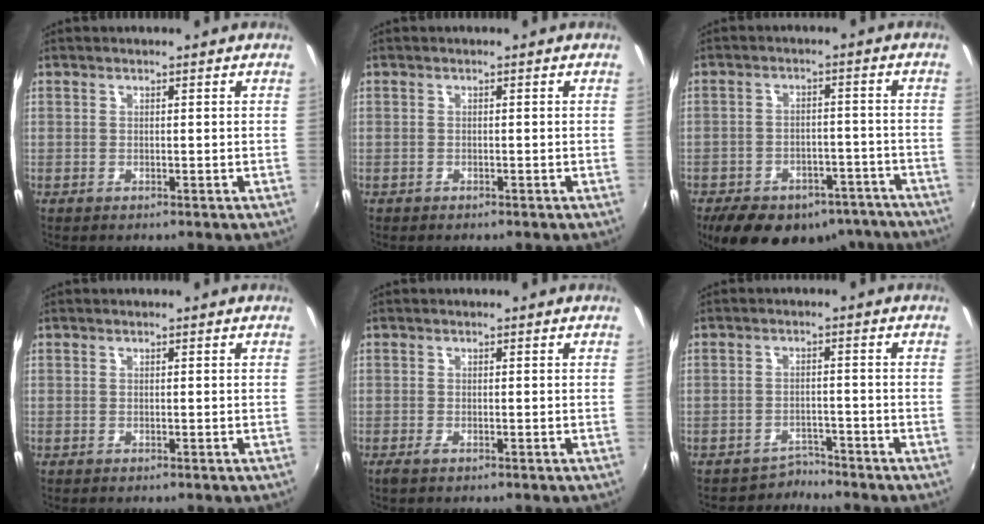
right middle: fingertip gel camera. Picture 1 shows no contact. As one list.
[{"total": 0.7, "force": [-0.6, 0.3, 0.2], "torque": [-0.007, 0.000, -0.008]}, {"total": 19.5, "force": [-14.8, 9.9, 8.1], "torque": [-0.165, 0.015, -0.175]}, {"total": 0.0}, {"total": 1.1, "force": [-0.7, 0.3, 0.8], "torque": [-0.016, -0.004, -0.013]}, {"total": 3.0, "force": [-2.9, 0.7, -0.7], "torque": [0.014, 0.008, -0.048]}]